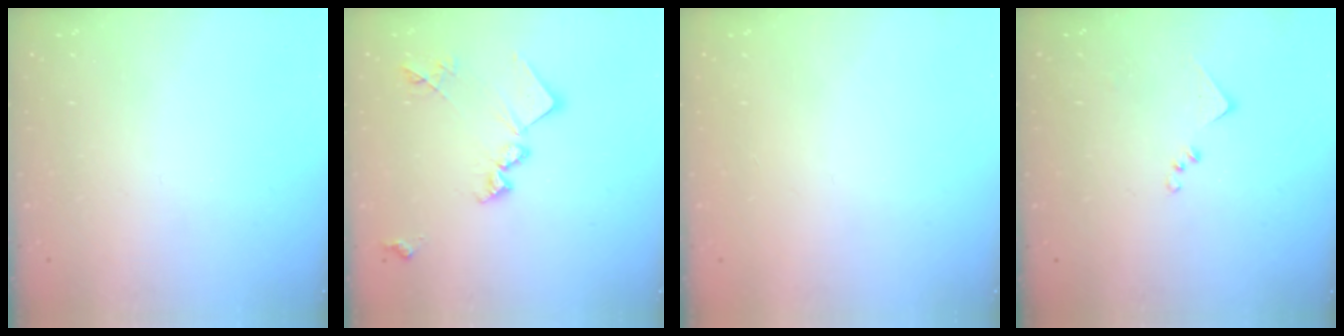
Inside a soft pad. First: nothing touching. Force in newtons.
{"total": 15.6, "press": 15.5, "slide": 0.9}
{"total": 1.4, "press": 1.2, "slide": 0.8}
{"total": 8.0, "press": 8.0, "slide": 0.5}